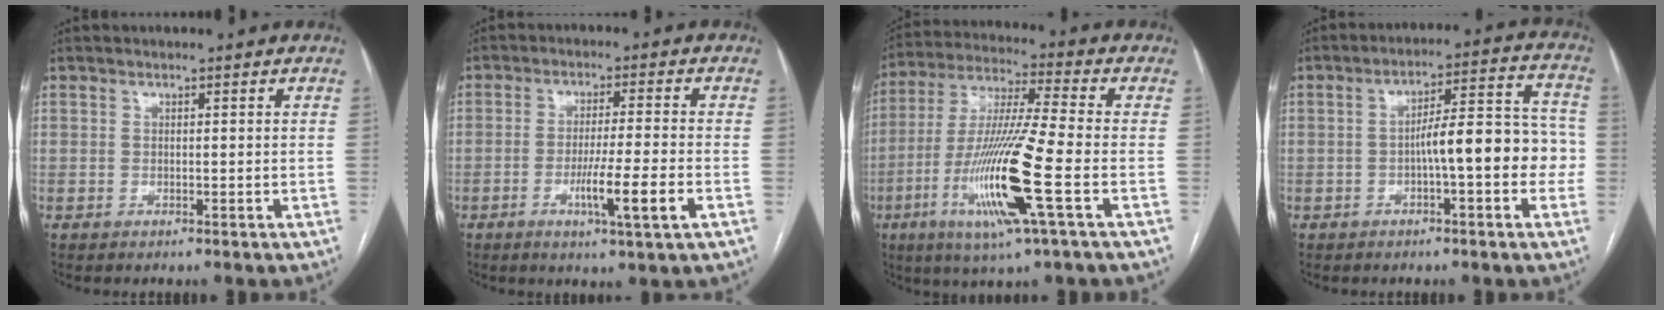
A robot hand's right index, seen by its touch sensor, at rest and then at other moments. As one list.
[{"total": 7.4, "force": [-2.7, -0.6, 6.9], "torque": [-0.117, -0.016, -0.047]}, {"total": 16.2, "force": [-5.3, -0.2, 15.4], "torque": [-0.315, -0.020, -0.103]}, {"total": 10.7, "force": [-2.0, 2.4, 10.2], "torque": [-0.140, 0.043, -0.027]}]